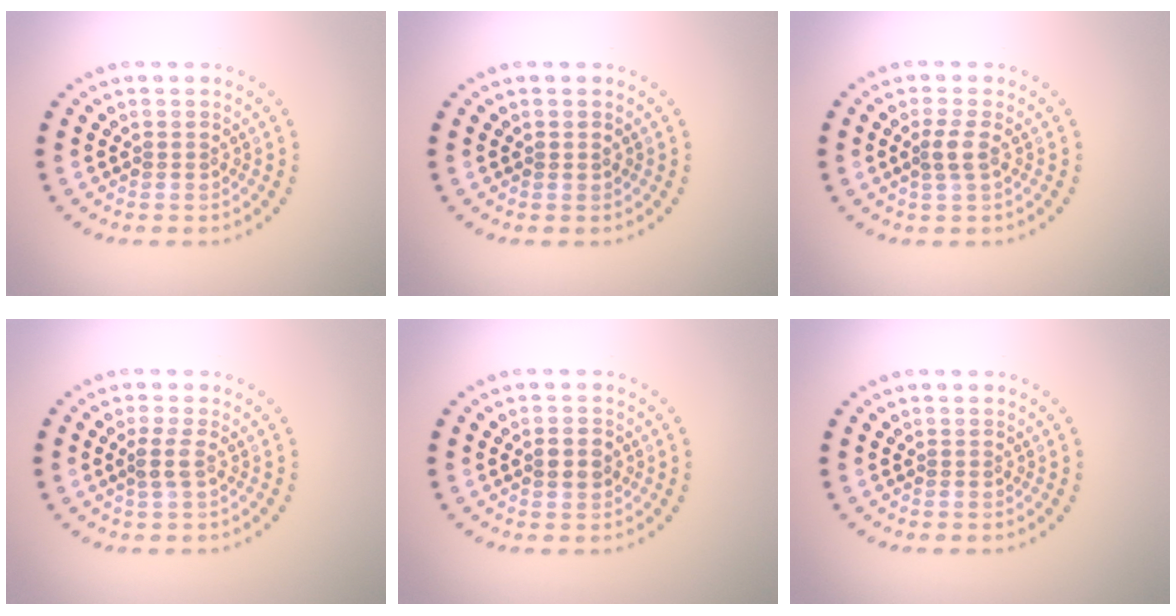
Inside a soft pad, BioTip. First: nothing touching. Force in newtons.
{"total": 0.5, "press": 0.5, "slide": 0.2}
{"total": 1.7, "press": 1.5, "slide": 0.9}
{"total": 1.4, "press": 1.1, "slide": 0.8}
{"total": 2.2, "press": 2.2, "slide": 0.1}
{"total": 0.0}